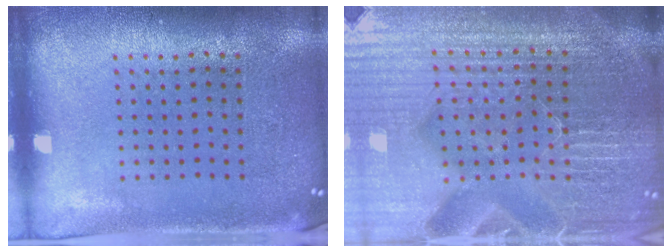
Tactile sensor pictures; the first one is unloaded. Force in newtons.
{"total": 6.2, "press": 5.6, "slide": 2.7}